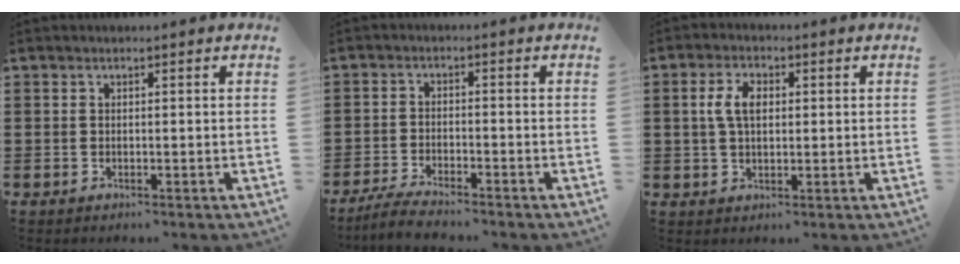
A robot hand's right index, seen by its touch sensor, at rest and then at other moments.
{"total": 3.0, "force": [-2.9, 0.0, 0.8], "torque": [-0.023, 0.000, -0.060]}
{"total": 4.9, "force": [0.8, 2.7, 4.0], "torque": [-0.093, 0.011, 0.010]}